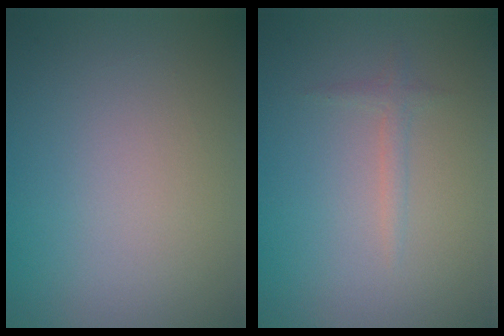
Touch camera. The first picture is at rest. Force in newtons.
{"total": 1.0, "press": 1.0, "slide": 0.0}